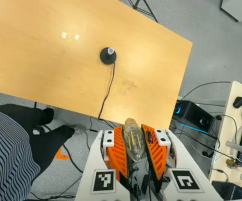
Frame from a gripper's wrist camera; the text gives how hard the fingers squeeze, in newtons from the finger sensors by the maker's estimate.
{"total": 22.2, "left": 24.5, "right": 19.9}